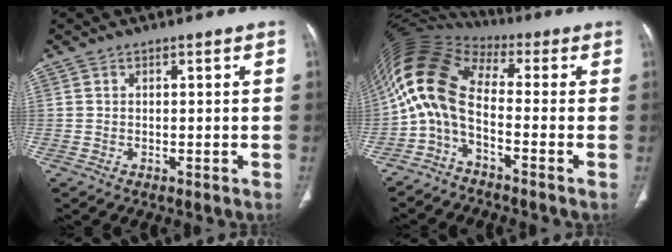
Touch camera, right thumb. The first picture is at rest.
{"total": 11.0, "force": [-2.2, 5.0, 9.5], "torque": [-0.192, 0.067, -0.059]}